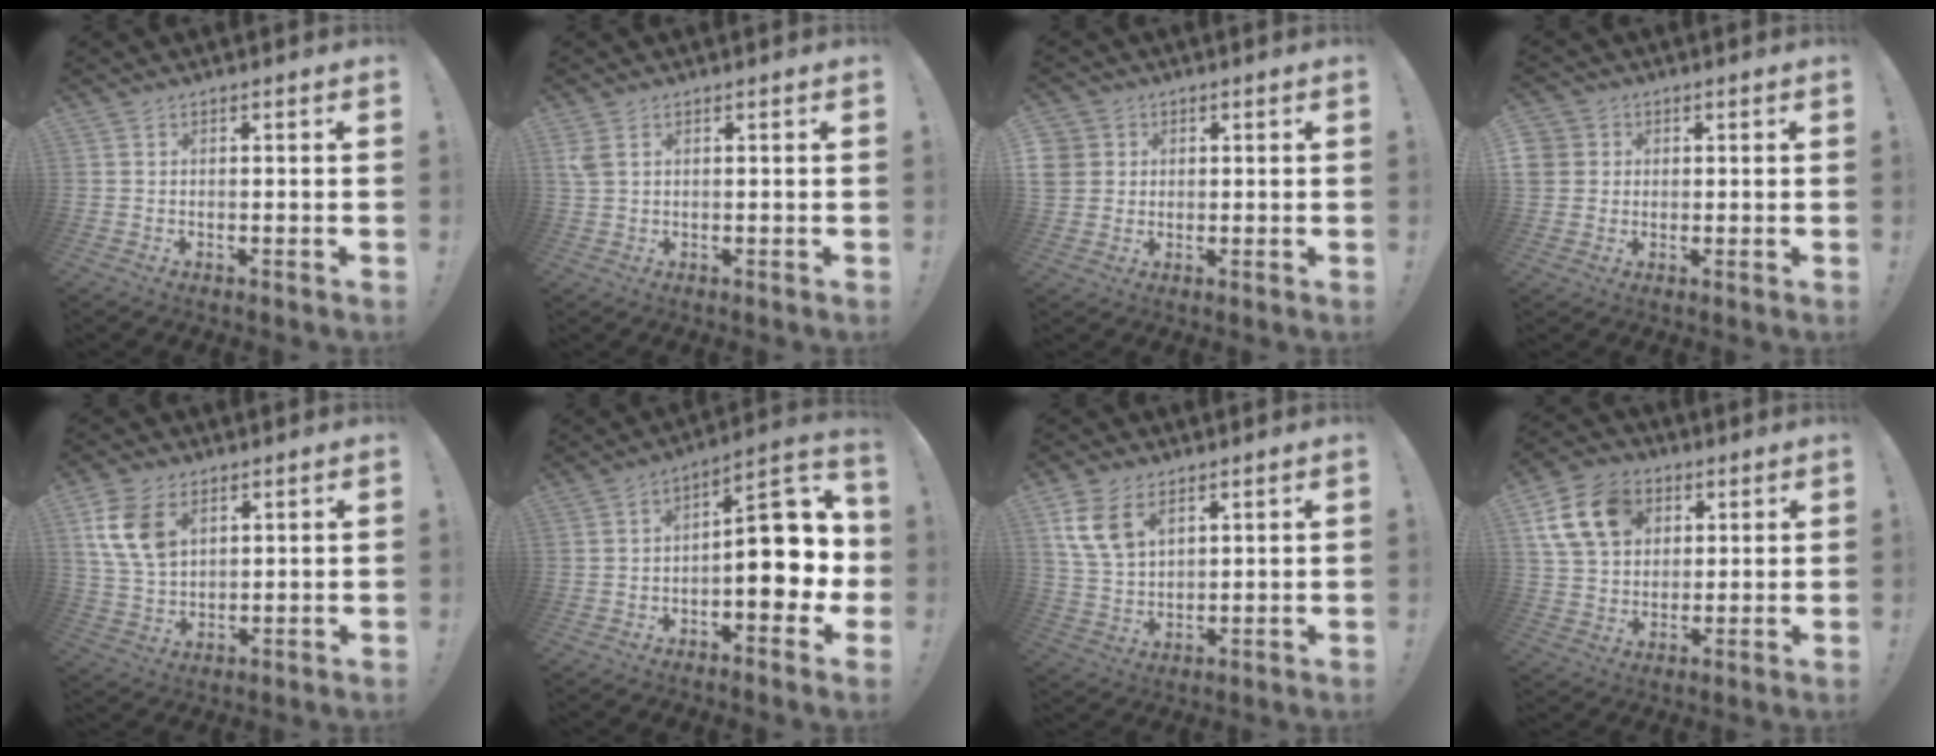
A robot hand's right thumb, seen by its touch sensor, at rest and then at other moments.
{"total": 2.8, "force": [1.3, 1.3, 2.1], "torque": [-0.049, 0.004, 0.026]}
{"total": 5.3, "force": [1.0, 5.0, 1.4], "torque": [-0.030, -0.001, 0.021]}
{"total": 4.5, "force": [0.8, 4.3, 1.0], "torque": [-0.022, -0.001, 0.015]}
{"total": 11.7, "force": [5.0, 7.7, 7.2], "torque": [-0.140, -0.007, 0.098]}
{"total": 16.3, "force": [-1.4, 7.8, 14.2], "torque": [-0.169, 0.013, -0.019]}
{"total": 10.7, "force": [5.7, 6.8, 6.1], "torque": [-0.118, -0.017, 0.112]}
{"total": 15.4, "force": [6.3, 11.6, 7.9], "torque": [-0.131, -0.021, 0.126]}